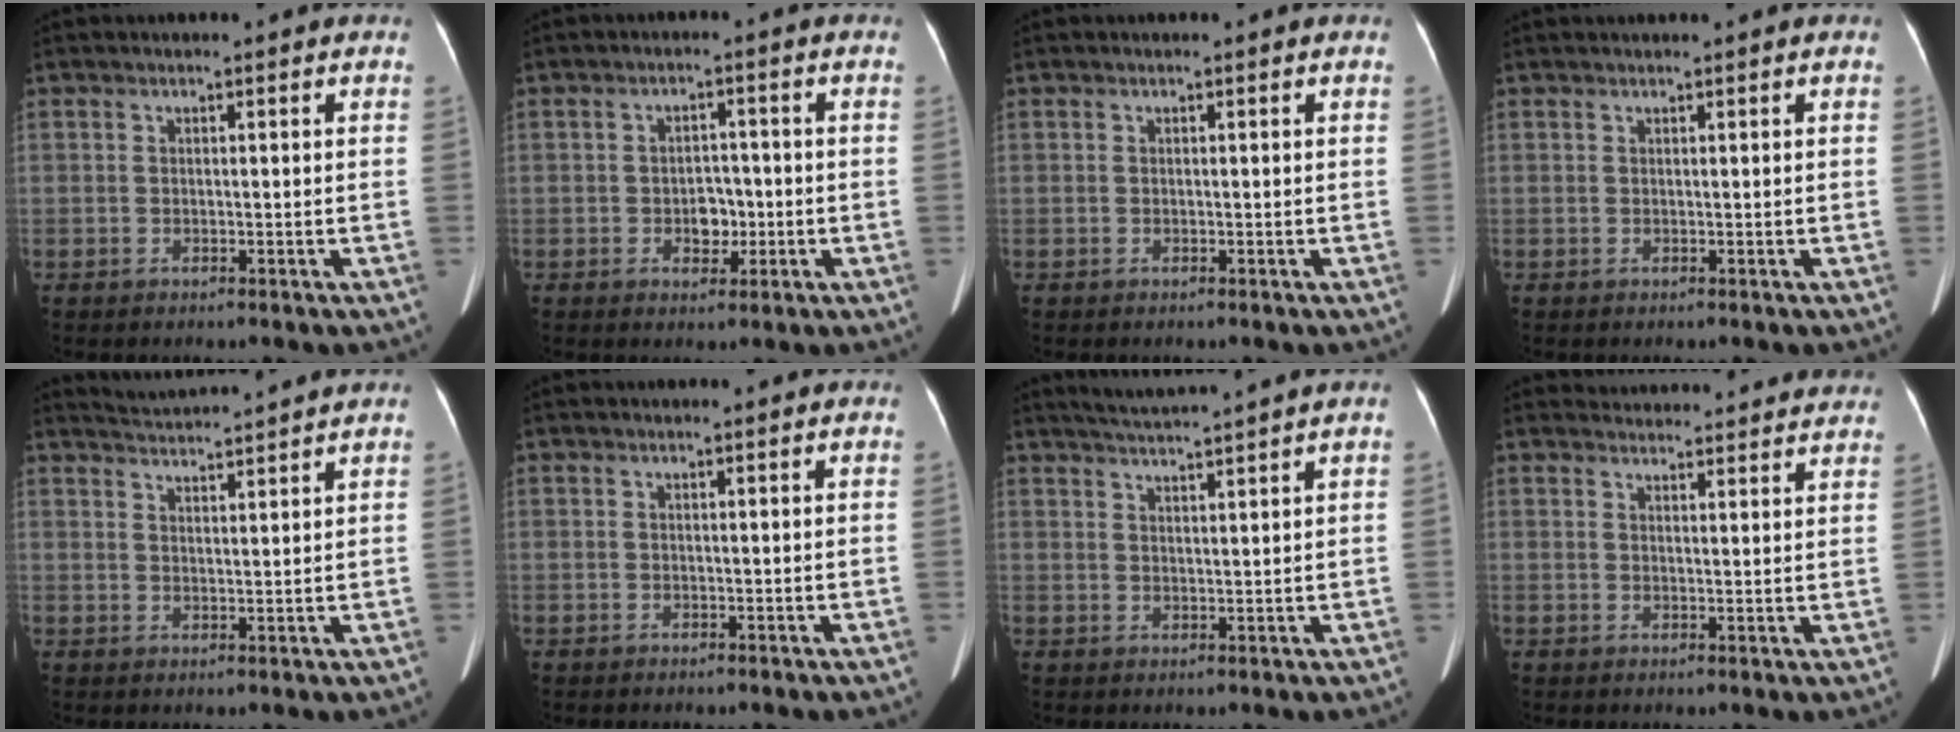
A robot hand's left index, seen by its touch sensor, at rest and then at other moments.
{"total": 3.5, "force": [-0.9, 2.4, 2.3], "torque": [-0.032, 0.005, -0.011]}
{"total": 0.0}
{"total": 1.0, "force": [0.9, -0.2, 0.5], "torque": [-0.008, 0.015, 0.021]}
{"total": 5.9, "force": [5.7, -1.3, 0.8], "torque": [-0.020, 0.012, 0.089]}
{"total": 0.0}
{"total": 5.7, "force": [5.1, -1.6, 1.8], "torque": [-0.033, 0.007, 0.085]}
{"total": 14.2, "force": [13.7, 2.8, 2.3], "torque": [-0.010, 0.016, 0.151]}